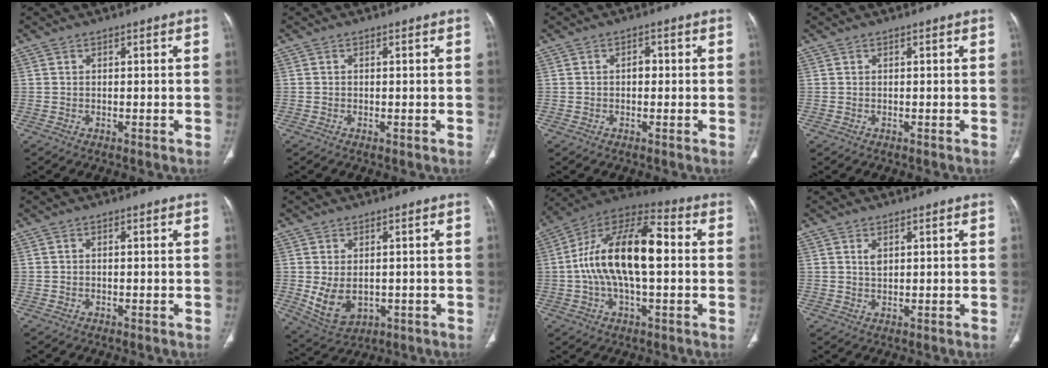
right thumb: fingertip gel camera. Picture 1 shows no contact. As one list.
[{"total": 0.5, "force": [-0.2, 0.1, 0.4], "torque": [-0.010, -0.003, -0.004]}, {"total": 1.7, "force": [-0.1, 1.2, 1.2], "torque": [-0.012, 0.006, -0.006]}, {"total": 0.0}, {"total": 0.0}, {"total": 7.5, "force": [-0.6, 5.1, 5.4], "torque": [-0.088, -0.007, 0.011]}, {"total": 19.6, "force": [0.6, 8.9, 17.4], "torque": [-0.308, 0.040, 0.001]}, {"total": 1.9, "force": [0.8, 1.2, 1.2], "torque": [-0.018, -0.003, 0.017]}]